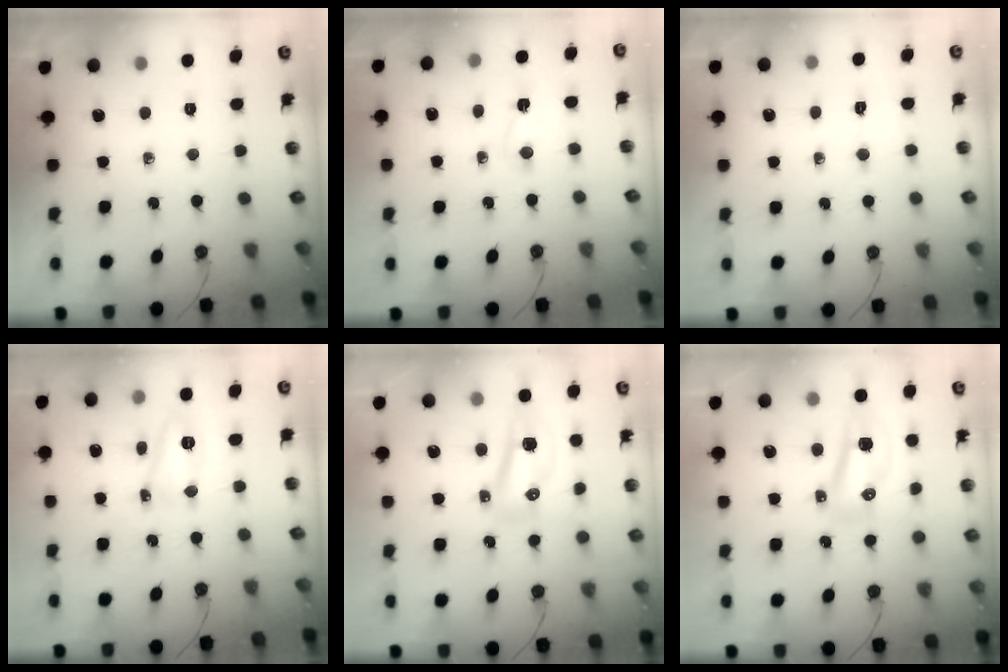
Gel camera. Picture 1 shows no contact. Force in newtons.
{"total": 2.8, "press": 2.7, "slide": 0.5}
{"total": 3.2, "press": 3.2, "slide": 0.4}
{"total": 9.7, "press": 9.6, "slide": 1.1}
{"total": 8.2, "press": 8.0, "slide": 1.7}
{"total": 8.2, "press": 8.0, "slide": 1.7}